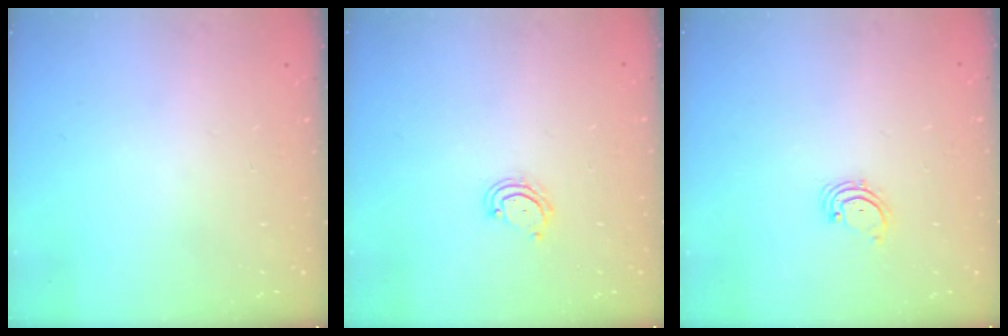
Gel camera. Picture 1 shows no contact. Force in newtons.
{"total": 4.4, "press": 4.3, "slide": 0.3}
{"total": 2.1, "press": 2.1, "slide": 0.3}